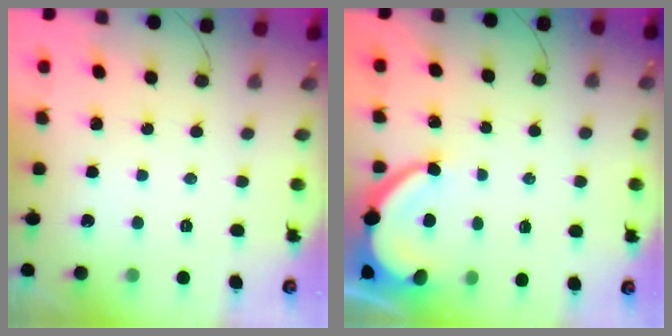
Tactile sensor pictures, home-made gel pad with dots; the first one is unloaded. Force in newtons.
{"total": 6.4, "press": 6.3, "slide": 0.6}